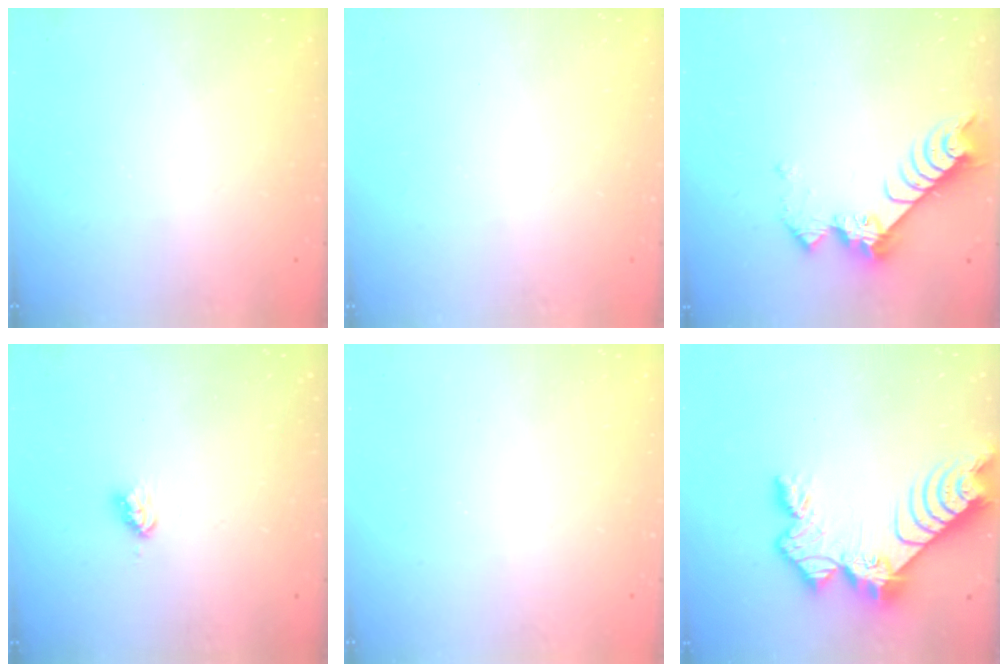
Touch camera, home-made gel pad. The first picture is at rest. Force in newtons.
{"total": 0.0}
{"total": 8.7, "press": 8.6, "slide": 0.4}
{"total": 3.3, "press": 3.3, "slide": 0.5}
{"total": 0.0}
{"total": 12.8, "press": 12.7, "slide": 1.1}